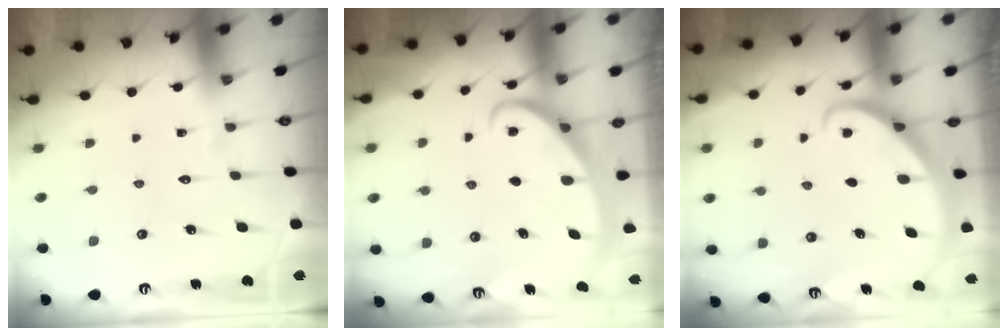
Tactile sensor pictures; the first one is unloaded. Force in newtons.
{"total": 2.7, "press": 2.7, "slide": 0.4}
{"total": 2.7, "press": 2.7, "slide": 0.2}